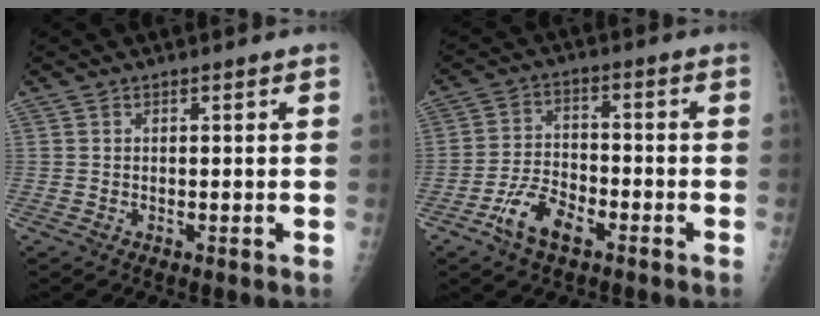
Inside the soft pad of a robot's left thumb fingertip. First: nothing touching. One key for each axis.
{"total": 8.2, "fx": -4.8, "fy": 4.2, "fz": 5.2, "tx": -0.090, "ty": 0.024, "tz": -0.089}